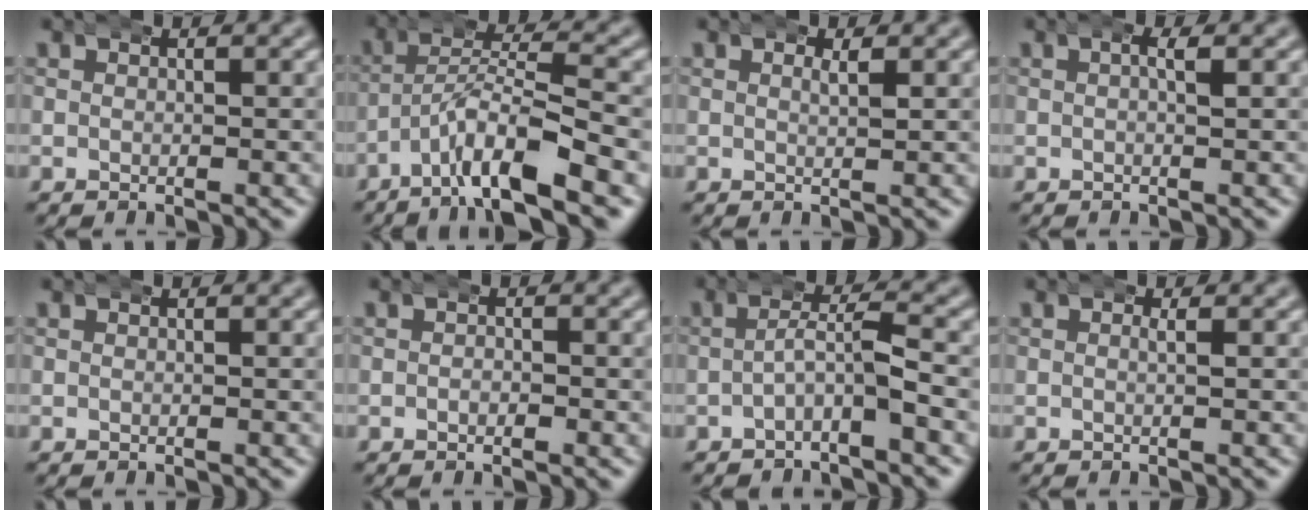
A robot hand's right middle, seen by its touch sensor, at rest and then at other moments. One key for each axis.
{"total": 6.4, "fx": -2.9, "fy": 1.8, "fz": 5.4, "tx": -0.087, "ty": 0.002, "tz": -0.054}
{"total": 1.6, "fx": 0.7, "fy": 0.5, "fz": 1.3, "tx": -0.018, "ty": 0.006, "tz": 0.007}
{"total": 1.4, "fx": 0.5, "fy": 0.2, "fz": 1.3, "tx": -0.017, "ty": 0.008, "tz": 0.003}
{"total": 0.0}
{"total": 0.8, "fx": -0.2, "fy": 0.6, "fz": 0.6, "tx": -0.007, "ty": 0.004, "tz": -0.010}
{"total": 2.1, "fx": -1.5, "fy": 0.0, "fz": 1.5, "tx": -0.028, "ty": 0.007, "tz": -0.031}
{"total": 0.9, "fx": 0.1, "fy": 0.2, "fz": 0.9, "tx": -0.015, "ty": 0.005, "tz": -0.002}